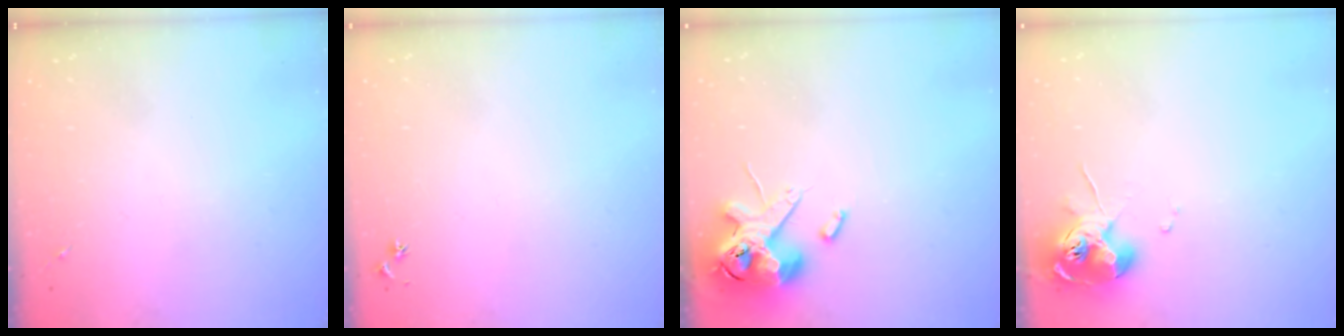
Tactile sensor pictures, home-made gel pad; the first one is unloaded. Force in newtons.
{"total": 3.0, "press": 2.9, "slide": 0.3}
{"total": 14.5, "press": 14.3, "slide": 2.4}
{"total": 10.4, "press": 10.3, "slide": 1.0}